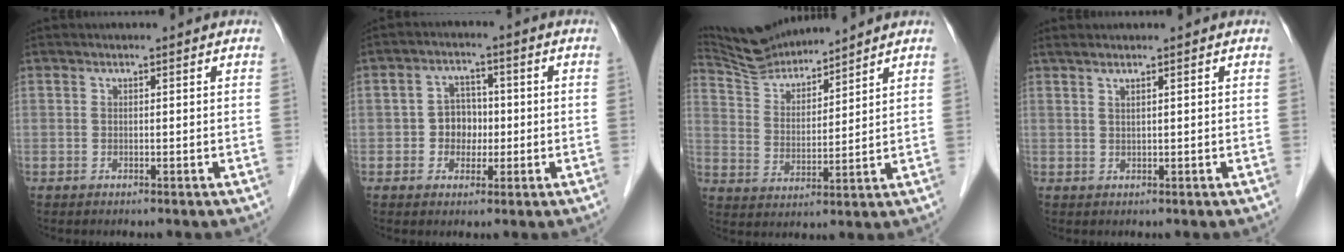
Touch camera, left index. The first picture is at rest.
{"total": 4.5, "force": [-0.6, 3.8, 2.4], "torque": [-0.041, 0.014, -0.011]}
{"total": 9.3, "force": [9.1, 0.7, 1.7], "torque": [-0.050, 0.018, 0.184]}
{"total": 1.3, "force": [0.8, -0.1, 0.9], "torque": [-0.026, 0.009, 0.020]}